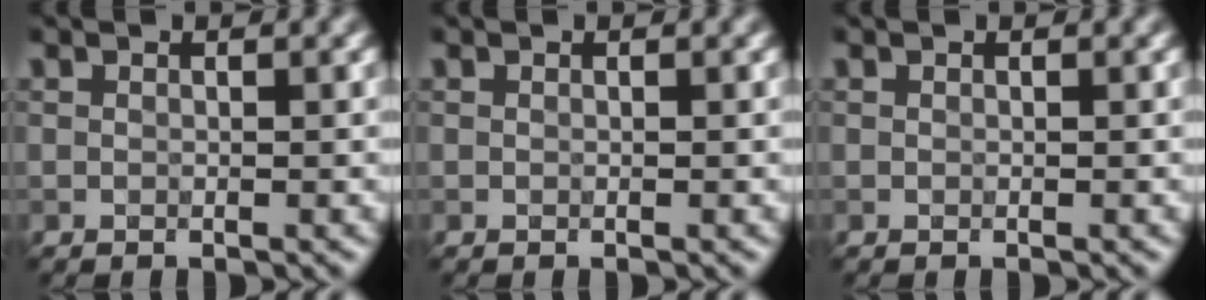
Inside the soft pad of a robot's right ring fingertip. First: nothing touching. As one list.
[{"total": 0.0}, {"total": 0.0}]